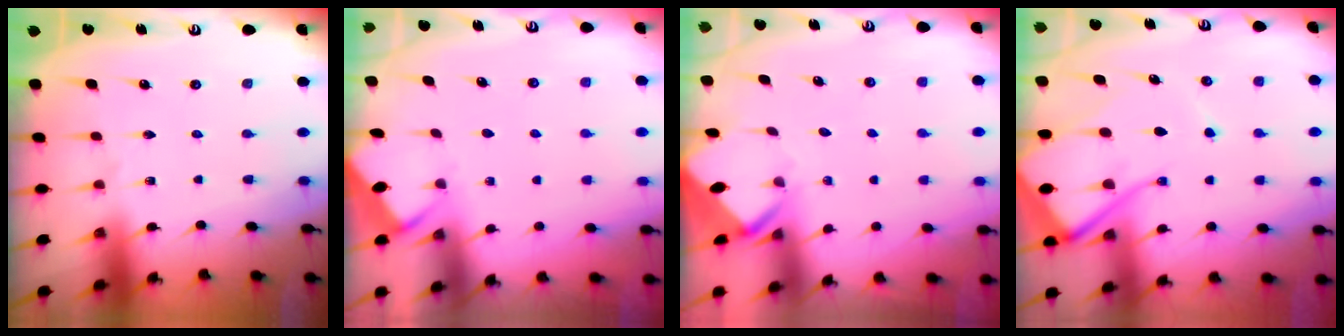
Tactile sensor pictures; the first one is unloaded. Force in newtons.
{"total": 2.5, "press": 2.5, "slide": 0.4}
{"total": 3.1, "press": 3.1, "slide": 0.1}
{"total": 13.7, "press": 13.6, "slide": 1.6}